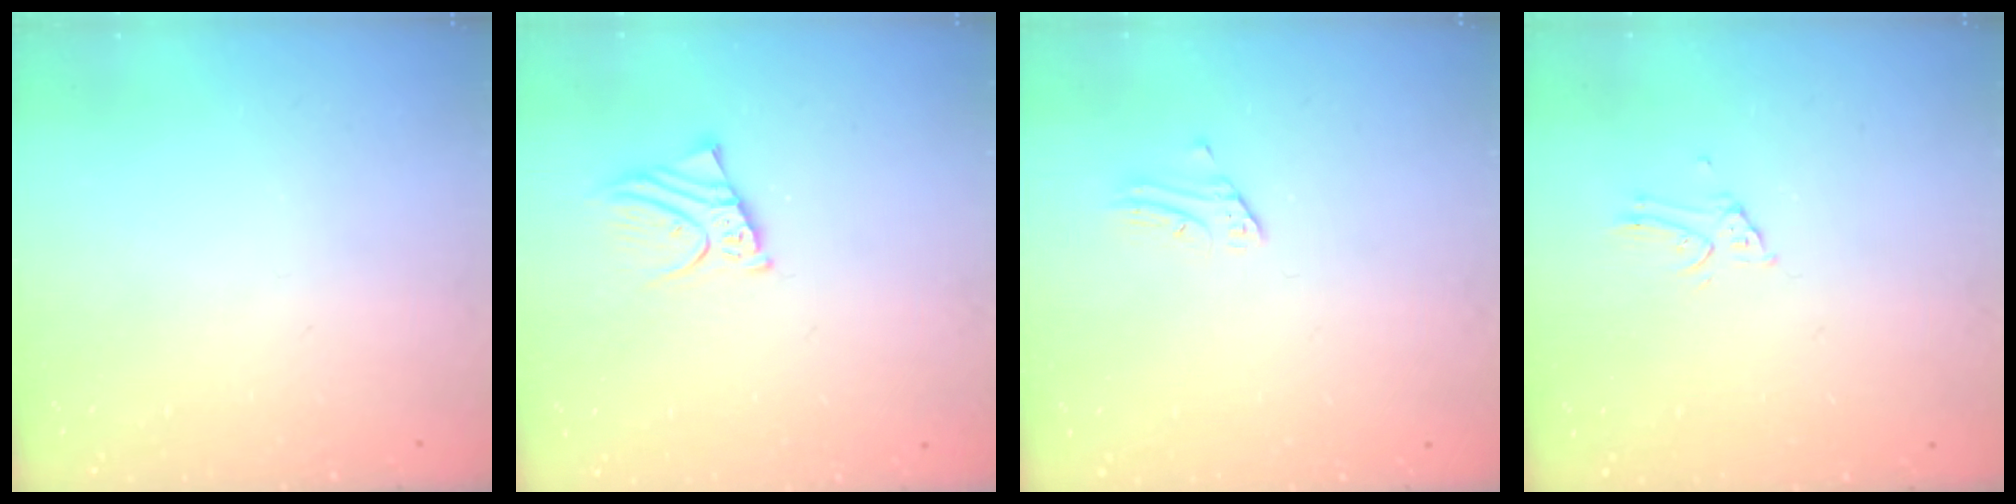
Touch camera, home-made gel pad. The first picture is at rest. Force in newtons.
{"total": 3.5, "press": 3.5, "slide": 0.4}
{"total": 2.2, "press": 2.2, "slide": 0.2}
{"total": 1.1, "press": 1.1, "slide": 0.0}